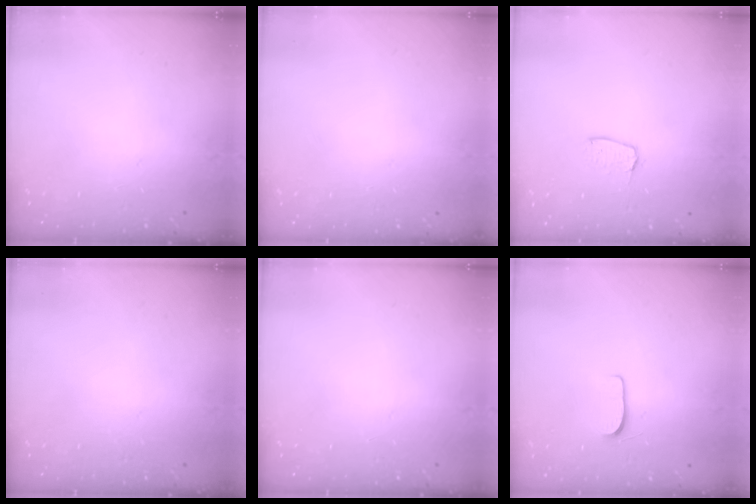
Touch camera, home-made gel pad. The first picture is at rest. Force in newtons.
{"total": 0.0}
{"total": 4.5, "press": 4.4, "slide": 0.3}
{"total": 0.0}
{"total": 0.0}
{"total": 5.0, "press": 5.0, "slide": 0.5}